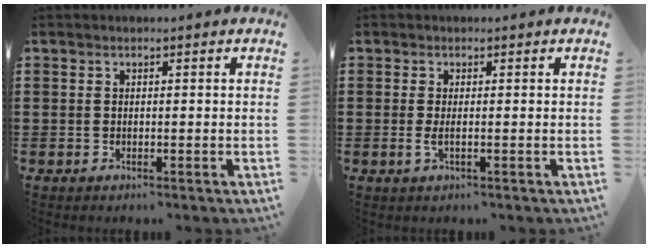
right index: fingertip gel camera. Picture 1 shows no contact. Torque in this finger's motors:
{"motor_torque": [0.06, -0.05, 0.06, 0.02]}